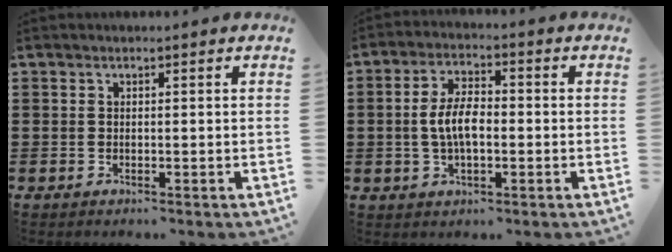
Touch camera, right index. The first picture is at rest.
{"total": 6.4, "force": [-0.6, 3.0, 5.6], "torque": [-0.122, 0.001, -0.018]}